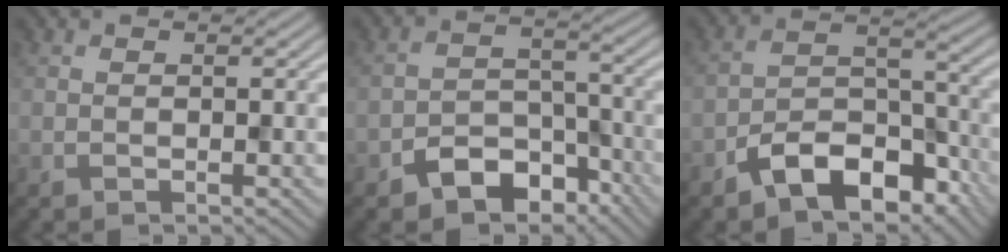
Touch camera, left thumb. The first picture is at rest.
{"total": 7.0, "force": [-4.7, 4.1, 3.2], "torque": [-0.046, -0.003, -0.089]}
{"total": 9.4, "force": [-6.2, 4.6, 5.4], "torque": [-0.082, 0.002, -0.124]}